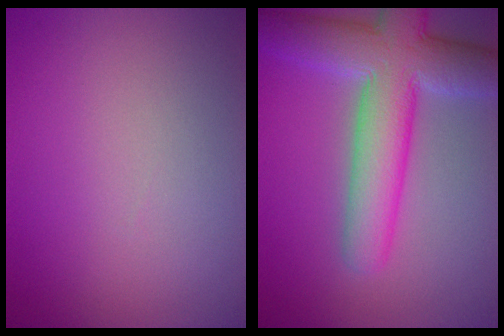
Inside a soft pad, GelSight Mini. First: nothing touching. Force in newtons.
{"total": 9.1, "press": 9.1, "slide": 0.3}